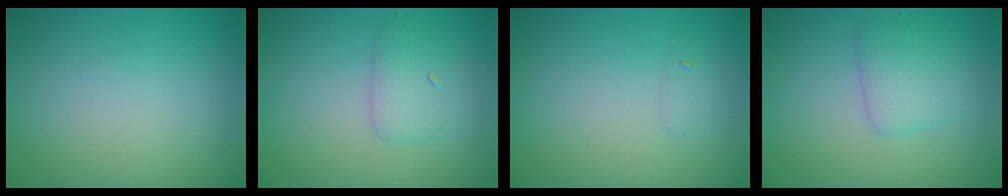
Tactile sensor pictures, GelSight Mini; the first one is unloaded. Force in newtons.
{"total": 2.3, "press": 2.3, "slide": 0.1}
{"total": 0.6, "press": 0.6, "slide": 0.0}
{"total": 2.6, "press": 2.6, "slide": 0.0}